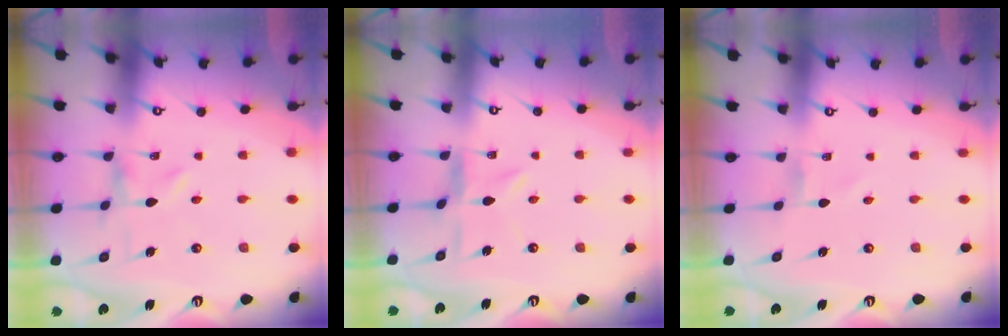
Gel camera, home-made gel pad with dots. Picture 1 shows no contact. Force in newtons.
{"total": 3.6, "press": 3.6, "slide": 0.5}
{"total": 0.0}